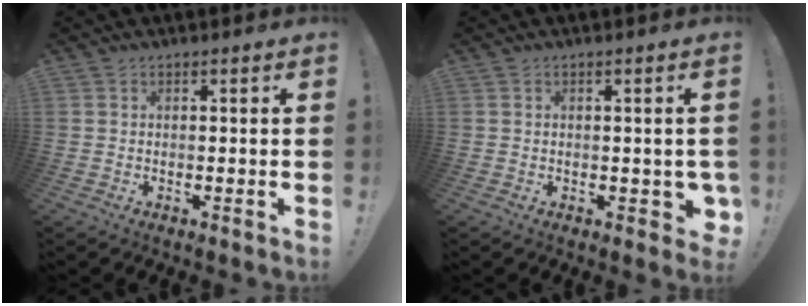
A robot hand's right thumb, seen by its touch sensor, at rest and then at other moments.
{"total": 3.1, "force": [-0.3, 2.2, 2.2], "torque": [-0.018, 0.004, -0.002]}